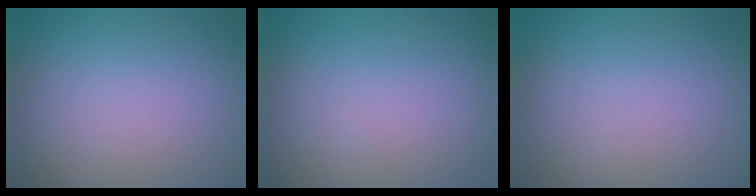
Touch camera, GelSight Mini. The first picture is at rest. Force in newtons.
{"total": 0.0}
{"total": 0.0}